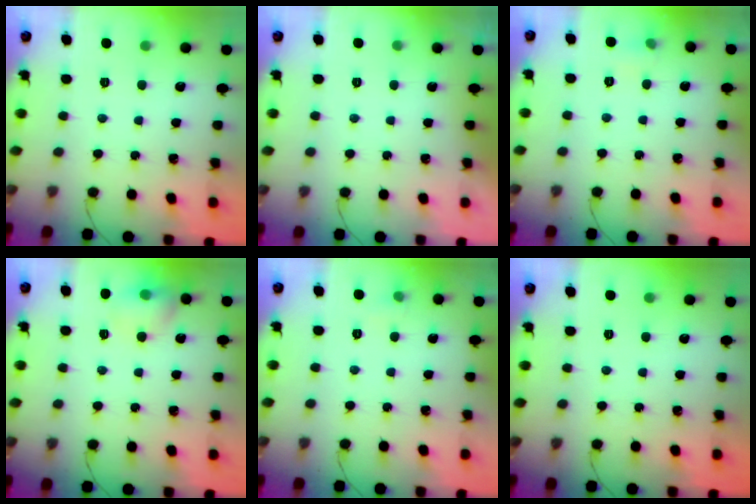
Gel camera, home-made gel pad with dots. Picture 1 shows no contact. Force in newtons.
{"total": 0.0}
{"total": 4.3, "press": 4.1, "slide": 1.3}
{"total": 8.6, "press": 8.6, "slide": 1.2}
{"total": 3.5, "press": 3.3, "slide": 1.0}
{"total": 0.0}